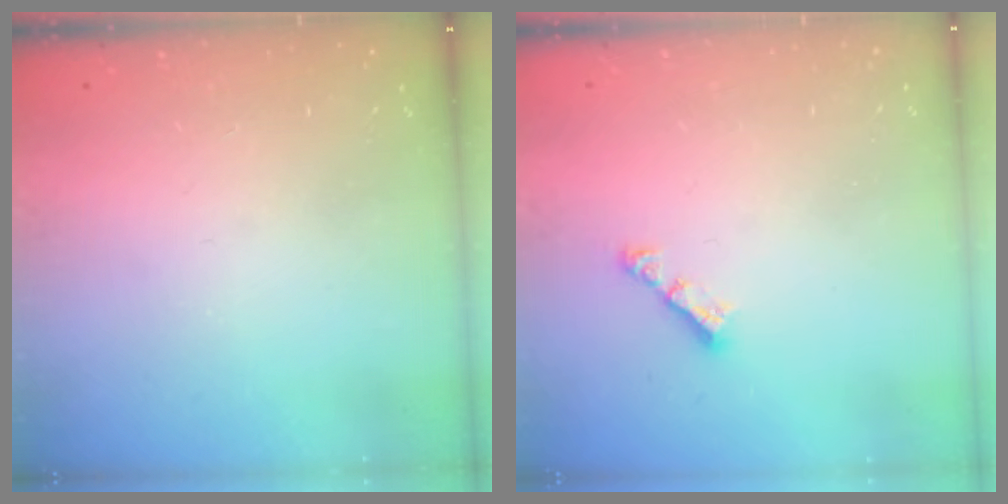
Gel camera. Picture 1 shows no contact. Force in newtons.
{"total": 3.8, "press": 3.8, "slide": 0.2}